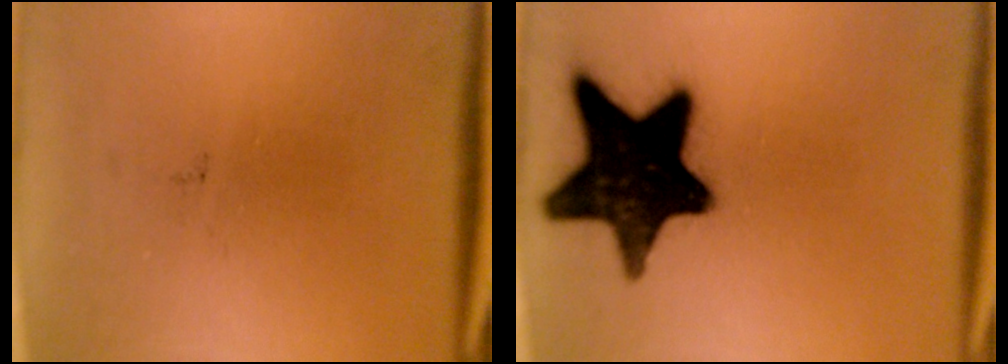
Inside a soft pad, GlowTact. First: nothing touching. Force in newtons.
{"total": 17.6}